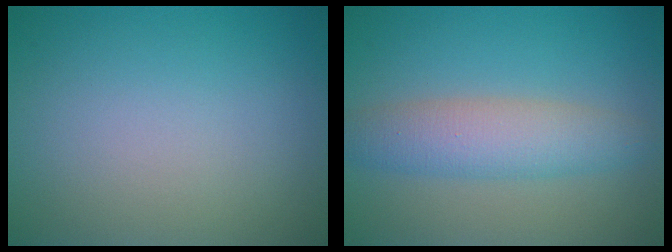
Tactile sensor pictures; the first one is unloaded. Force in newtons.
{"total": 4.3, "press": 4.3, "slide": 0.0}